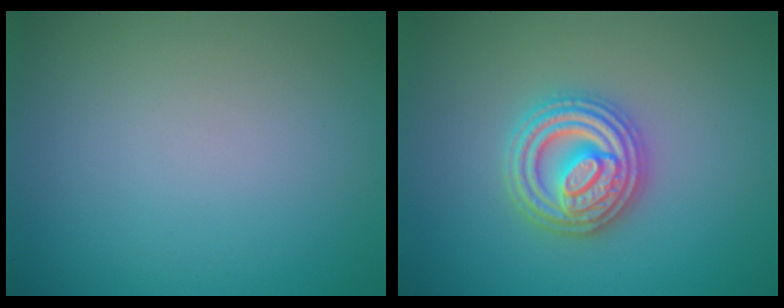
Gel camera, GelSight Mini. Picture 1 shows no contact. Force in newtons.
{"total": 4.9, "press": 4.8, "slide": 0.8}